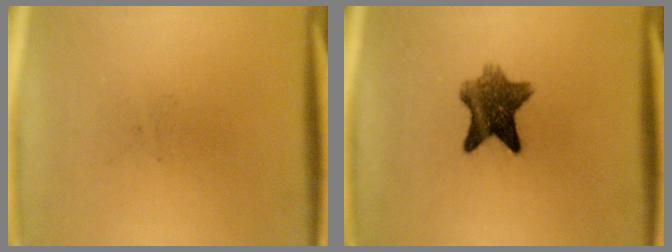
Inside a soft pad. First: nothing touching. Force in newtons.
{"total": 7.8}